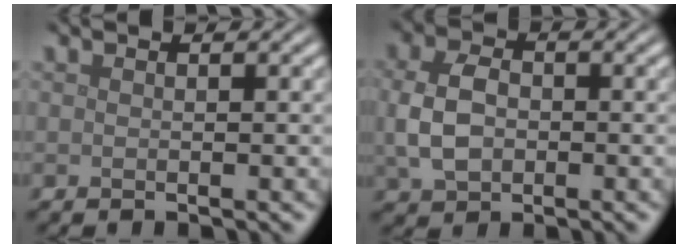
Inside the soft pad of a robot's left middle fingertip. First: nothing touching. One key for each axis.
{"total": 4.6, "fx": -0.3, "fy": 3.3, "fz": 3.2, "tx": -0.075, "ty": -0.001, "tz": -0.007}